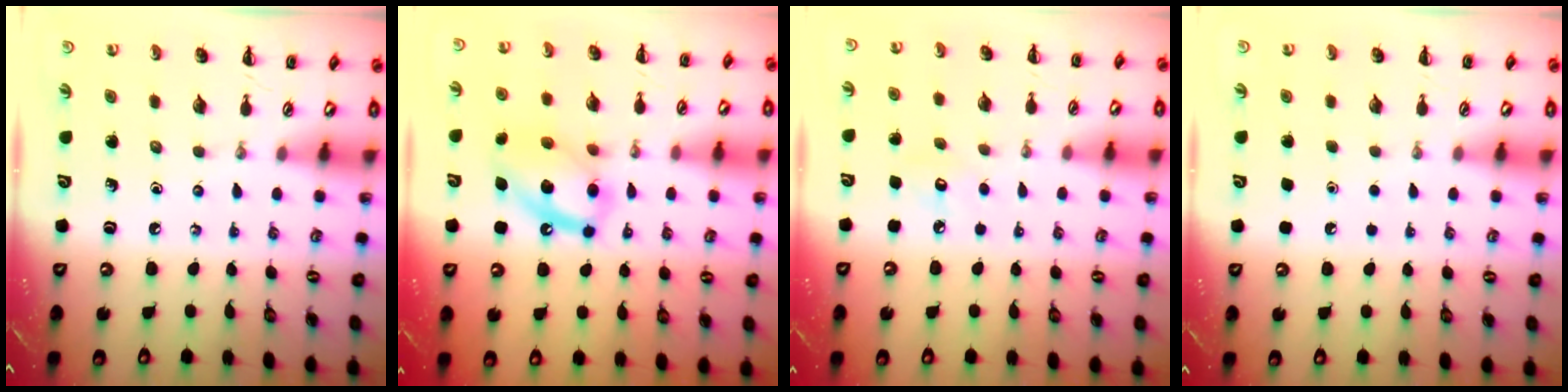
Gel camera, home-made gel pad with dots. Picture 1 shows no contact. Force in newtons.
{"total": 13.4, "press": 13.1, "slide": 2.5}
{"total": 3.9, "press": 3.8, "slide": 0.9}
{"total": 1.7, "press": 1.7, "slide": 0.1}